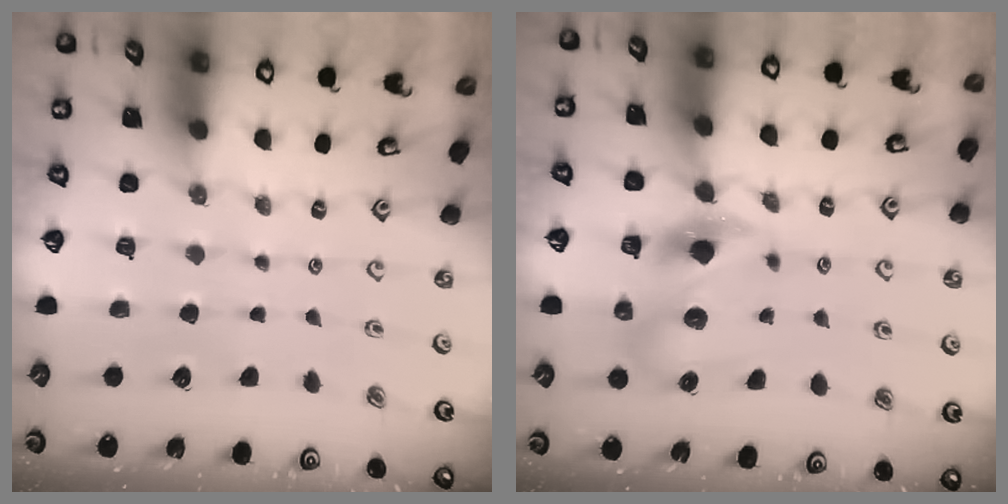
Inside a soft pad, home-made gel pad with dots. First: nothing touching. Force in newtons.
{"total": 7.4, "press": 7.3, "slide": 1.2}